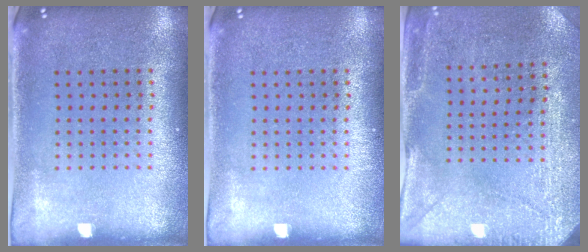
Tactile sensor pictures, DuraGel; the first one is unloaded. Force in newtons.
{"total": 0.0}
{"total": 3.0, "press": 2.7, "slide": 1.1}